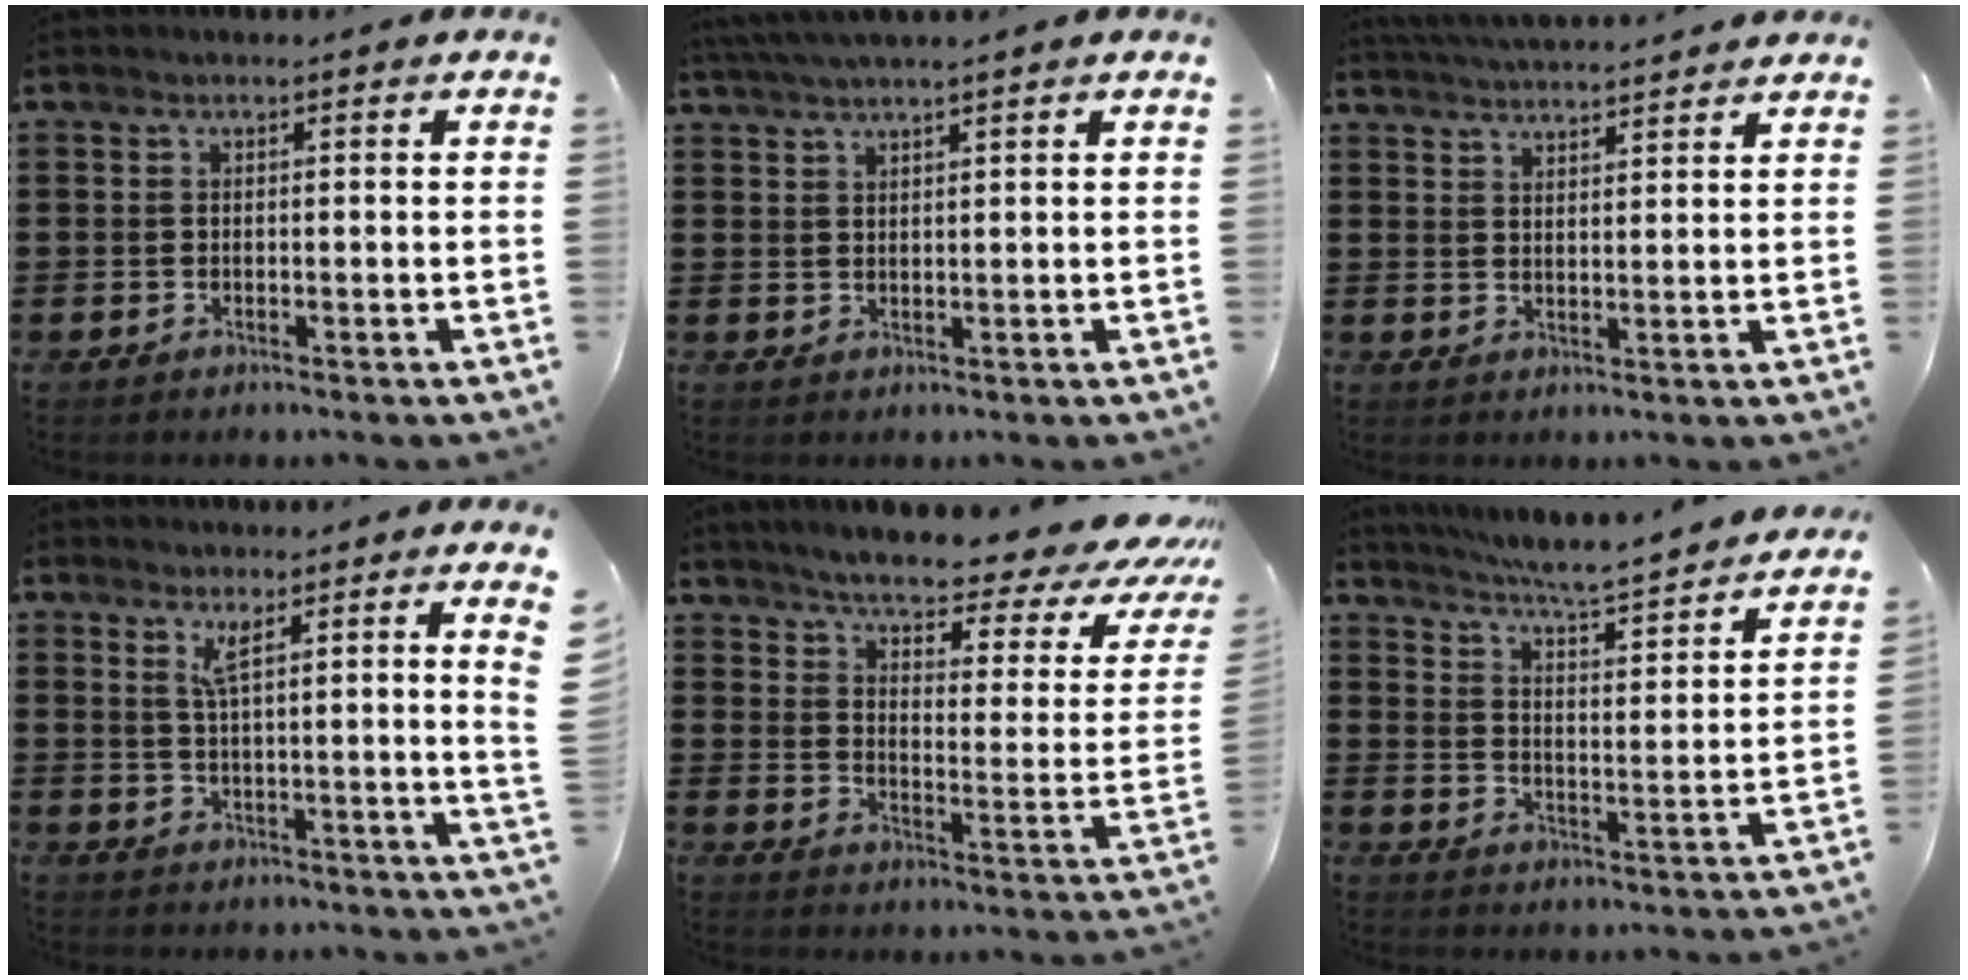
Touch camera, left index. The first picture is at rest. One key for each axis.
{"total": 2.7, "fx": 2.5, "fy": -0.4, "fz": 0.9, "tx": -0.025, "ty": 0.003, "tz": 0.047}
{"total": 3.5, "fx": 3.5, "fy": -0.3, "fz": 0.1, "tx": -0.015, "ty": -0.014, "tz": 0.062}
{"total": 4.5, "fx": 3.2, "fy": -0.7, "fz": 3.1, "tx": -0.058, "ty": -0.017, "tz": 0.050}
{"total": 6.1, "fx": 5.2, "fy": 0.4, "fz": 3.1, "tx": -0.069, "ty": -0.045, "tz": 0.081}
{"total": 5.5, "fx": 5.2, "fy": -0.8, "fz": 1.7, "tx": -0.051, "ty": -0.049, "tz": 0.080}